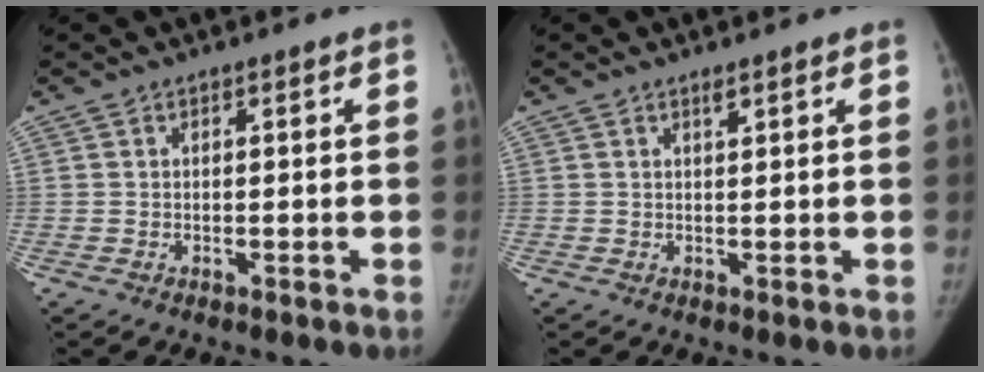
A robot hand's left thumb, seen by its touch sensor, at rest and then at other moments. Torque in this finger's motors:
{"motor_torque": [0.04, 0.00, 0.11, -0.02, -0.02]}